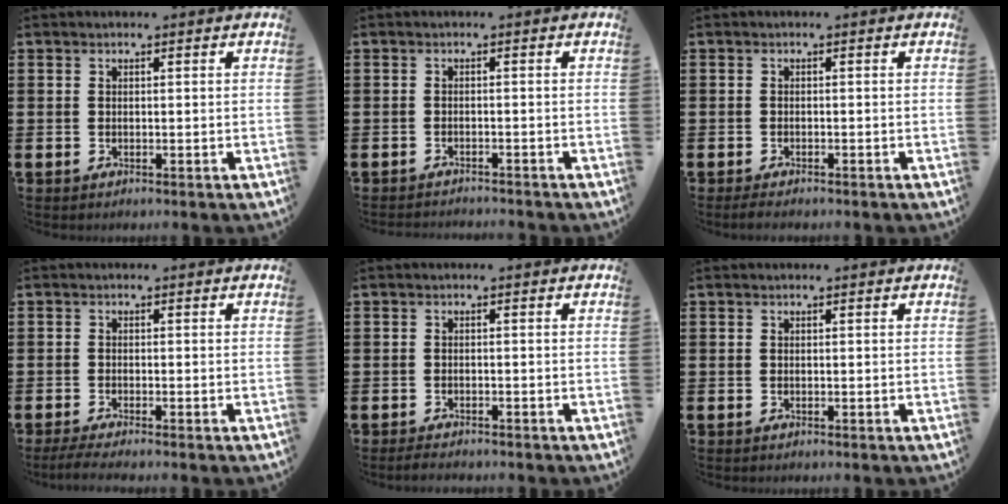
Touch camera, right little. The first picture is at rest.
{"total": 1.1, "force": [-1.1, -0.1, -0.1], "torque": [0.000, 0.001, -0.023]}
{"total": 0.9, "force": [-0.7, 0.3, 0.6], "torque": [-0.012, -0.001, -0.014]}
{"total": 1.4, "force": [-0.9, 0.0, 1.0], "torque": [-0.016, -0.002, -0.018]}
{"total": 1.1, "force": [-1.0, 0.2, 0.3], "torque": [-0.008, 0.000, -0.021]}
{"total": 0.0}